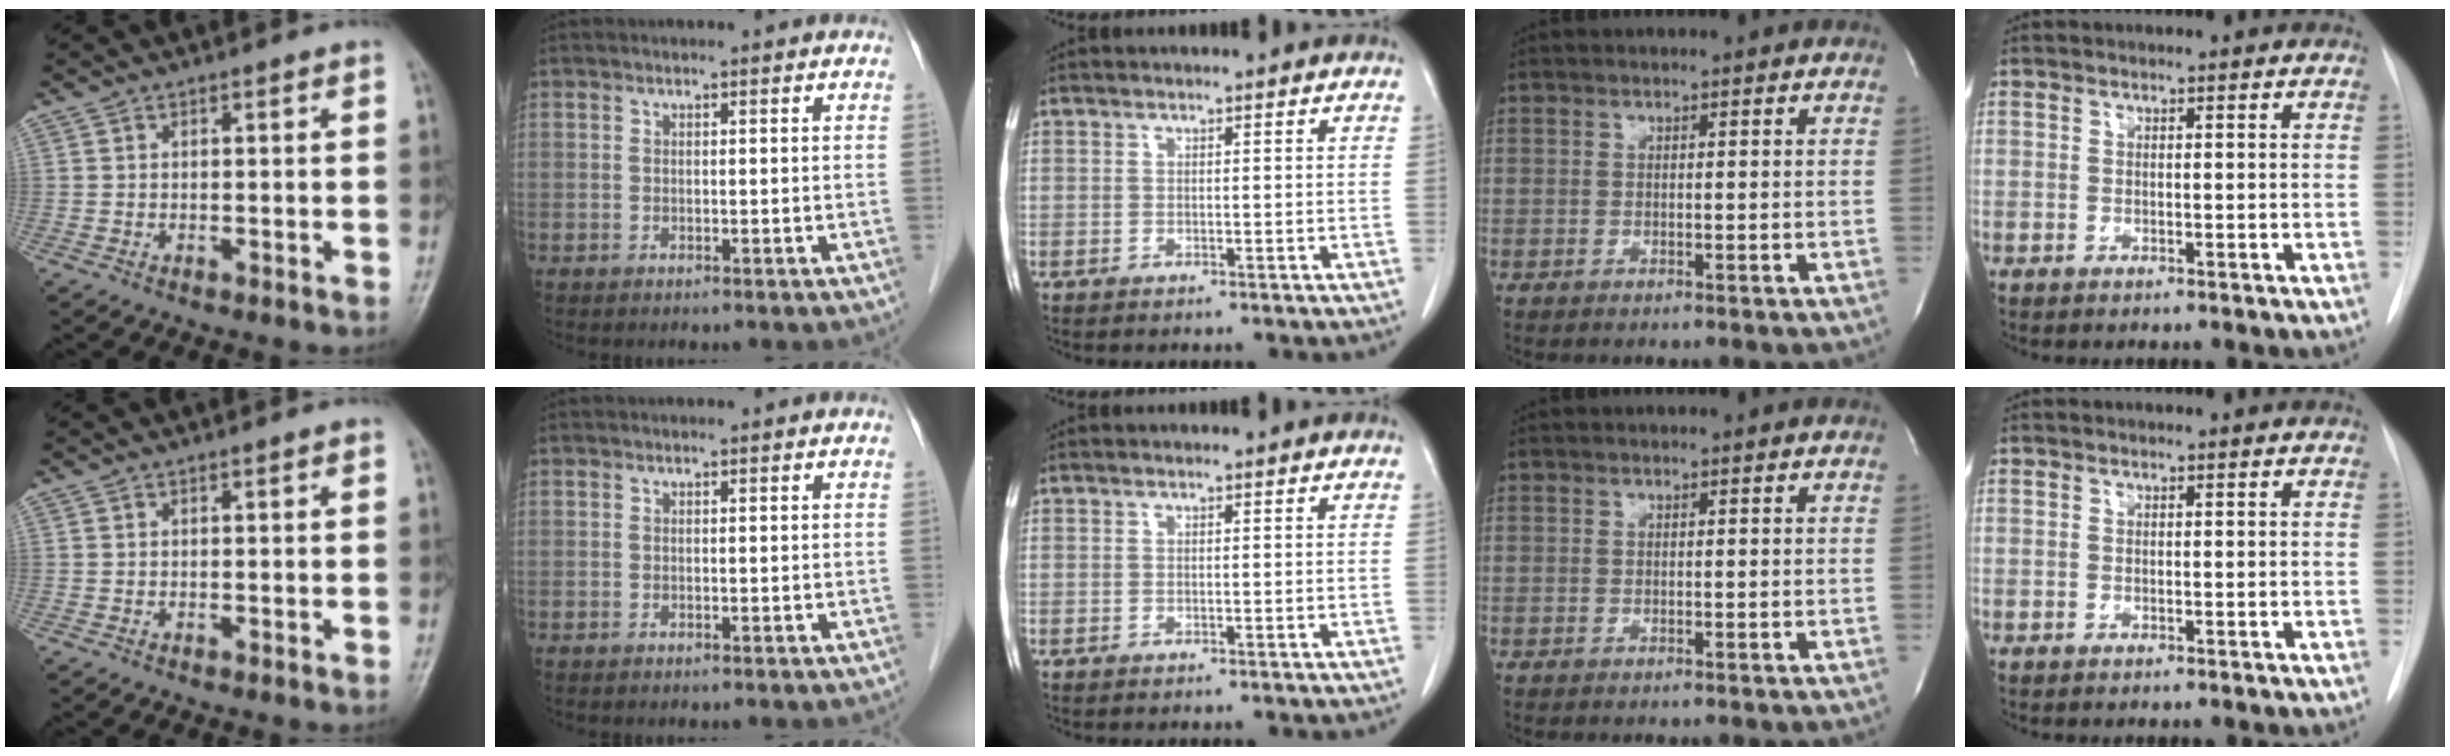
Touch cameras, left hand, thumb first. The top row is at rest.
{}